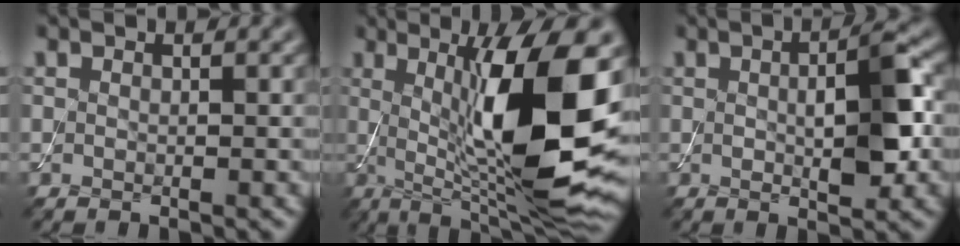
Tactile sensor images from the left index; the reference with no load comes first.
{"total": 13.4, "force": [1.2, 3.5, 12.9], "torque": [-0.197, -0.008, 0.024]}
{"total": 5.6, "force": [0.4, 1.6, 5.3], "torque": [-0.090, 0.004, 0.004]}